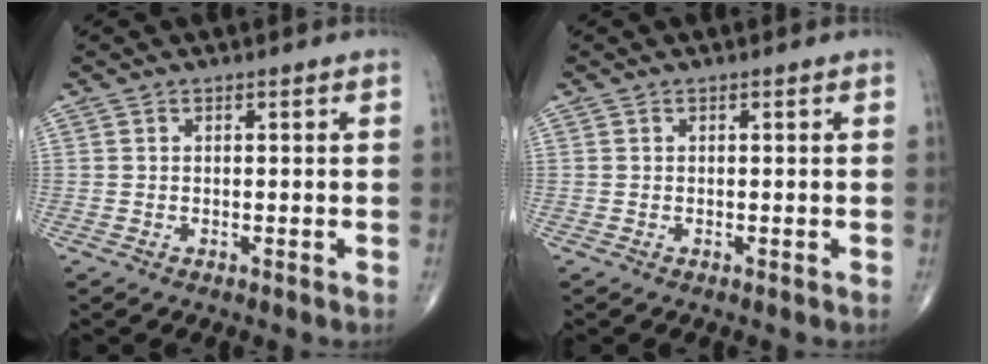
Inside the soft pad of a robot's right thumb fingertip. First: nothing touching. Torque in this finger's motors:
{"motor_torque": [0.01, 0.01, 0.00, 0.00, 0.00]}